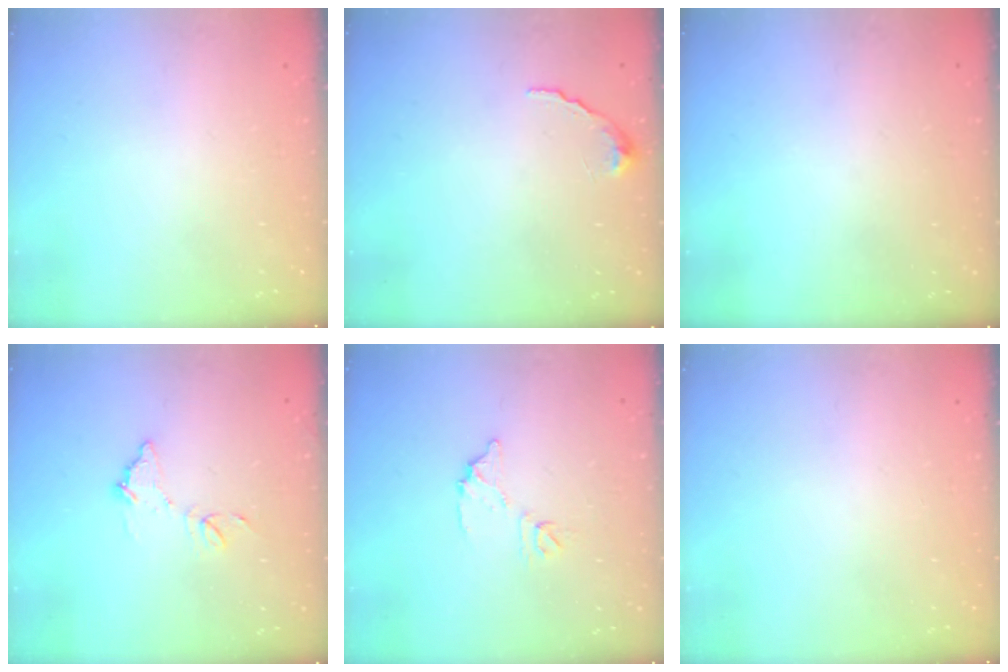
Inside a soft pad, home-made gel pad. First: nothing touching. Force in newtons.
{"total": 6.0, "press": 6.0, "slide": 0.4}
{"total": 3.0, "press": 3.0, "slide": 0.1}
{"total": 8.4, "press": 8.4, "slide": 0.2}
{"total": 8.4, "press": 8.3, "slide": 0.5}
{"total": 0.0}